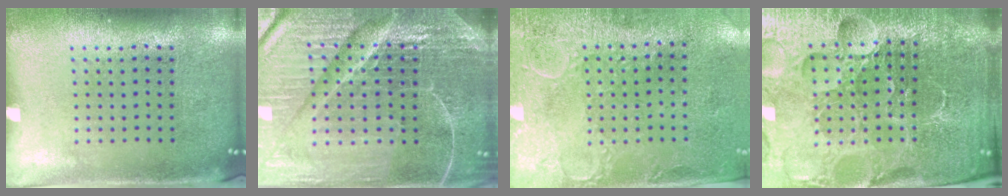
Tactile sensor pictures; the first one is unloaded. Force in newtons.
{"total": 6.8, "press": 6.0, "slide": 3.1}
{"total": 2.9, "press": 2.4, "slide": 1.7}
{"total": 6.7, "press": 5.9, "slide": 3.1}